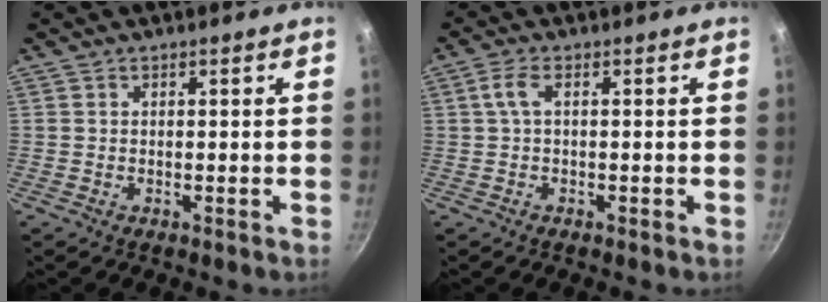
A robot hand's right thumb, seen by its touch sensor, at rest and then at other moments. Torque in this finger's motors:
{"motor_torque": [-0.34, 0.29, 0.49, -0.60, 0.02]}